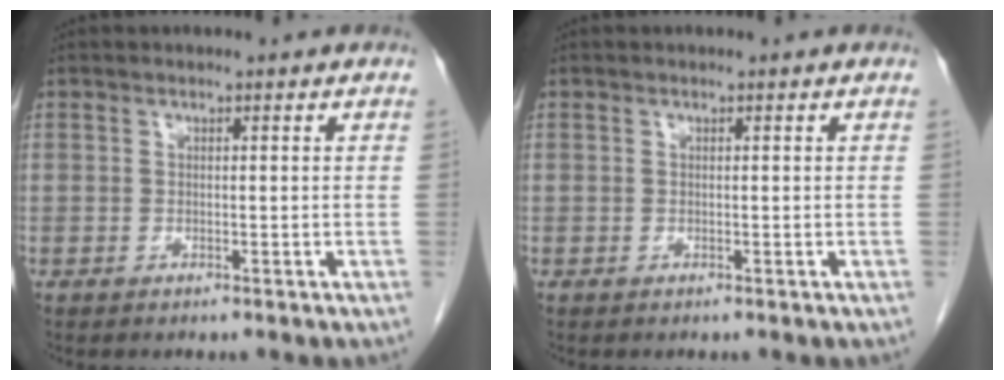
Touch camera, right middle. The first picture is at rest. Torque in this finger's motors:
{"motor_torque": [-0.01, -0.01, 0.00, 0.00]}